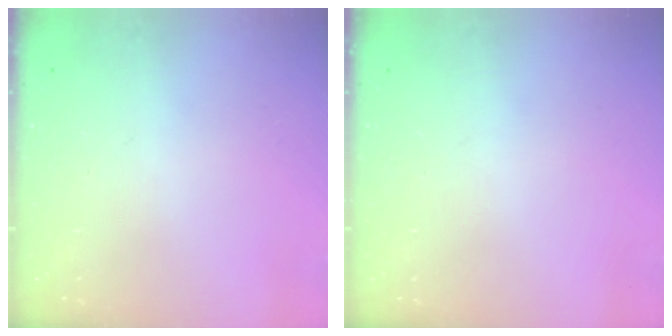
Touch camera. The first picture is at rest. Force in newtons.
{"total": 0.0}